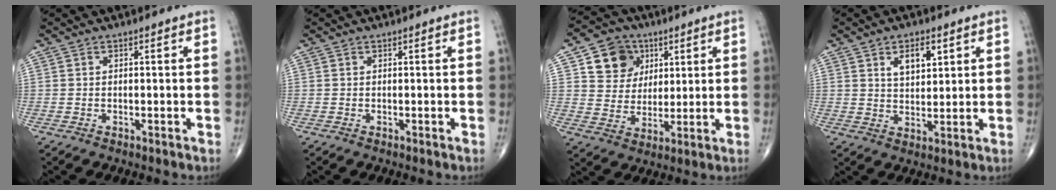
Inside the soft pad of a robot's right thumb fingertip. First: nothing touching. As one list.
[{"total": 0.0}, {"total": 10.6, "force": [4.4, 8.9, 3.7], "torque": [-0.025, -0.013, 0.077]}, {"total": 6.4, "force": [2.9, 3.4, 4.5], "torque": [-0.058, -0.019, 0.051]}]